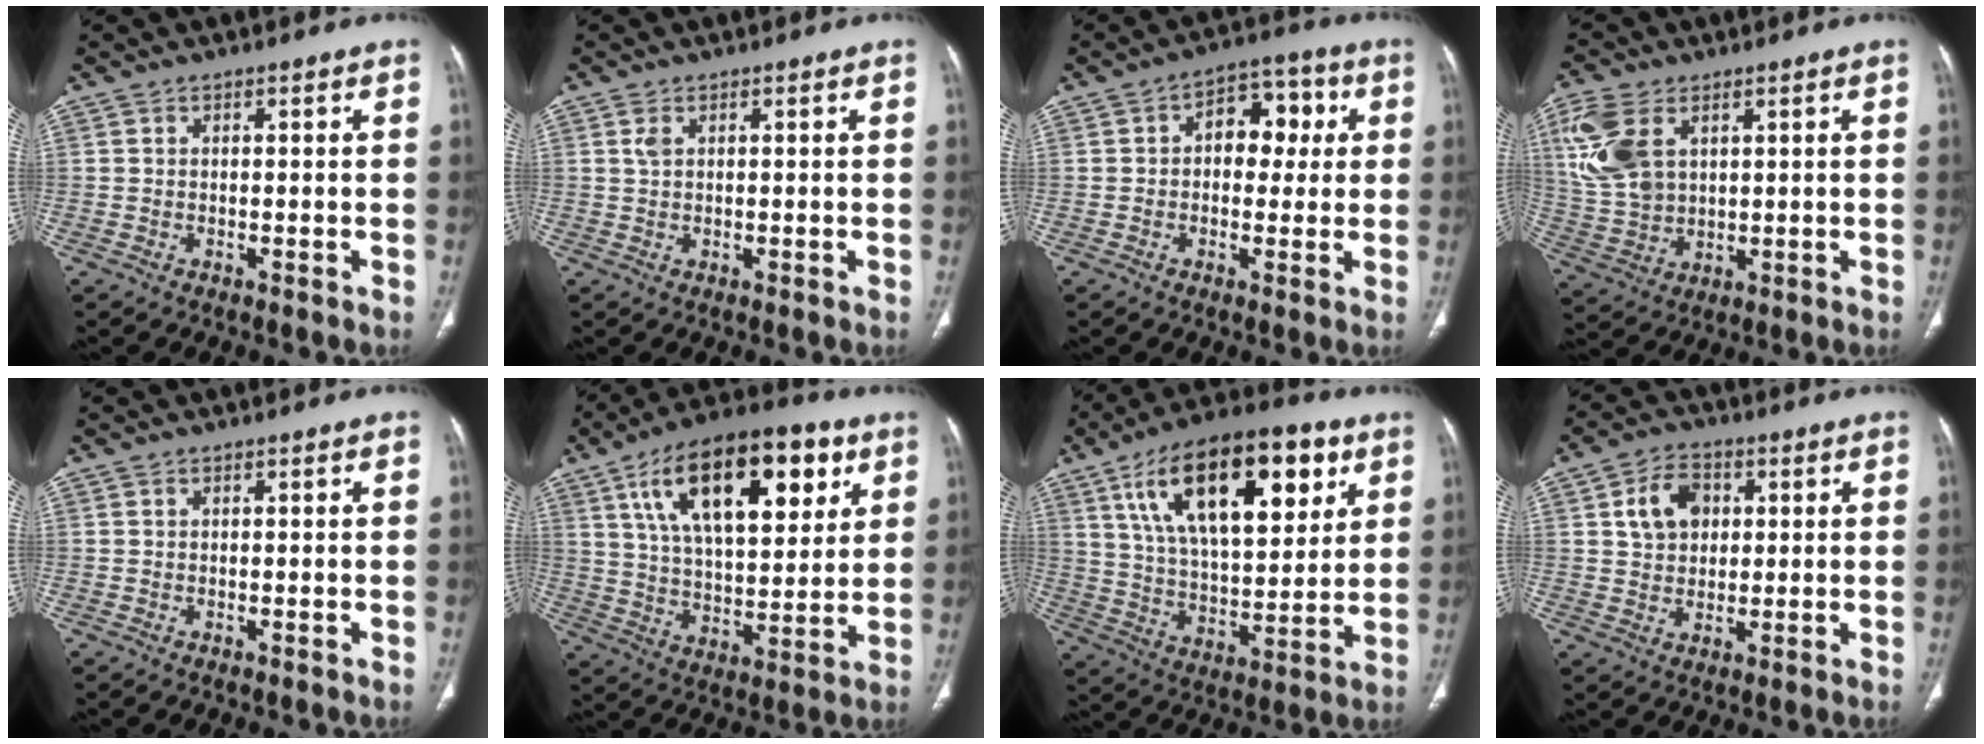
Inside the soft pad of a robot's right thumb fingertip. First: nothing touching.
{"total": 1.7, "force": [0.7, 0.9, 1.2], "torque": [-0.028, 0.005, 0.020]}
{"total": 9.4, "force": [1.6, 6.3, 6.8], "torque": [-0.054, 0.021, 0.017]}
{"total": 12.4, "force": [4.5, 7.8, 8.5], "torque": [-0.189, -0.006, 0.101]}
{"total": 0.0}
{"total": 24.4, "force": [10.5, 11.3, 18.9], "torque": [-0.282, -0.016, 0.174]}
{"total": 25.9, "force": [11.2, 11.7, 20.2], "torque": [-0.304, -0.019, 0.188]}
{"total": 8.1, "force": [2.2, 6.1, 4.9], "torque": [-0.060, 0.001, 0.036]}